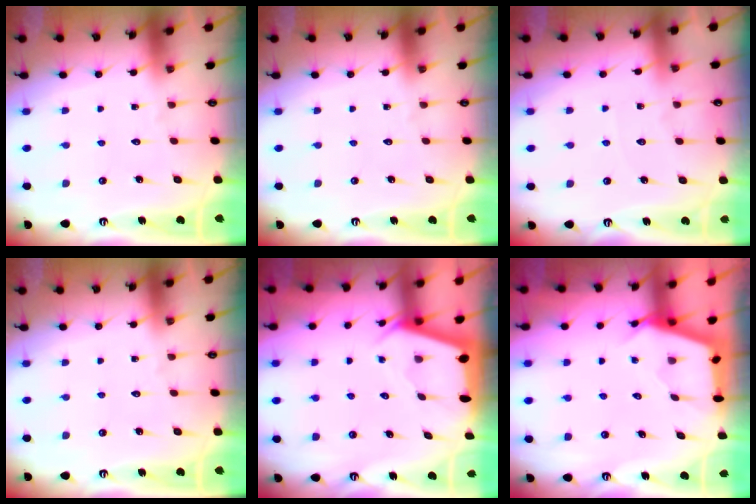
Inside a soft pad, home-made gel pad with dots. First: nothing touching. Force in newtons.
{"total": 0.0}
{"total": 3.4, "press": 3.4, "slide": 0.5}
{"total": 0.0}
{"total": 2.5, "press": 2.5, "slide": 0.3}
{"total": 3.2, "press": 3.2, "slide": 0.3}